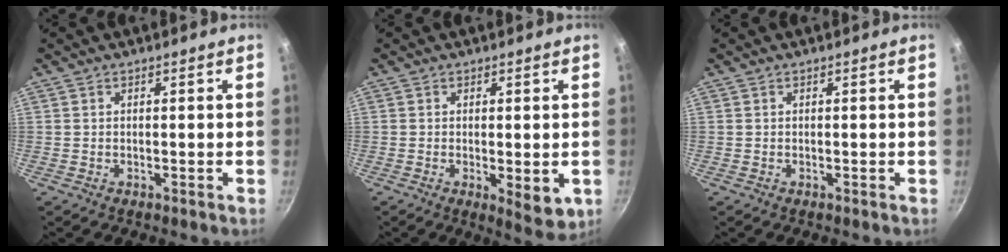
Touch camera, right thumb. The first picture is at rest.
{"total": 6.0, "force": [-1.1, 2.2, 5.5], "torque": [-0.071, -0.012, -0.008]}
{"total": 0.0}